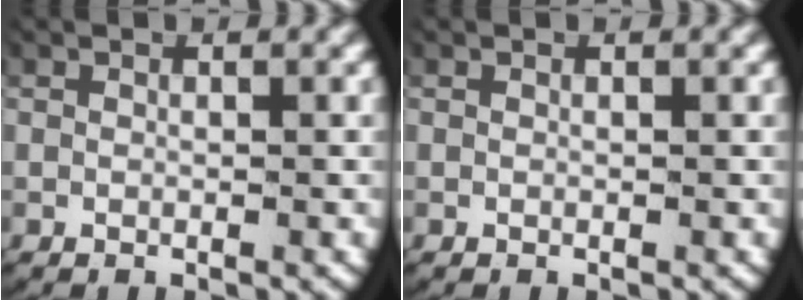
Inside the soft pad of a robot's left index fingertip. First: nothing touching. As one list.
[{"total": 0.0}]